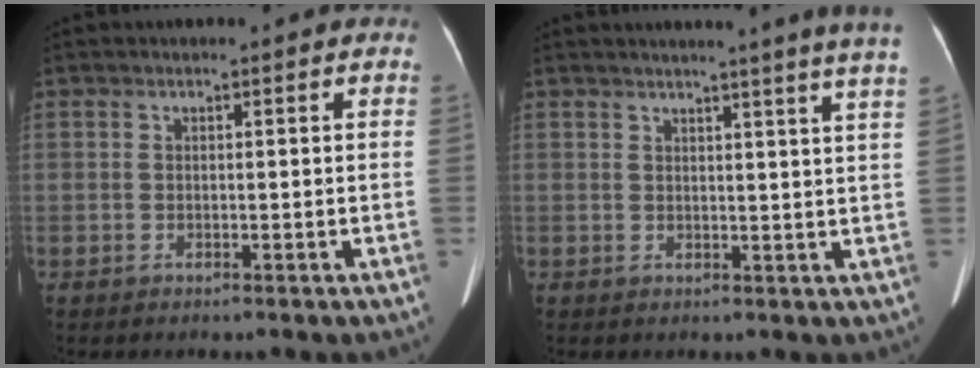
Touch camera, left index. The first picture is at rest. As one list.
[{"total": 10.8, "force": [9.4, -1.5, 5.2], "torque": [-0.064, -0.029, 0.087]}]